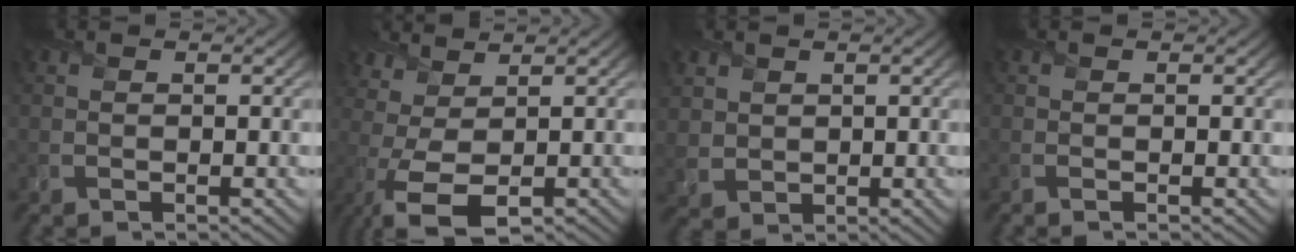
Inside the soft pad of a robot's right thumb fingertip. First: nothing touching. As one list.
[{"total": 5.0, "force": [-0.7, 2.2, 4.4], "torque": [-0.101, 0.005, -0.016]}, {"total": 2.7, "force": [1.5, 2.2, 0.6], "torque": [-0.027, -0.003, 0.035]}, {"total": 0.6, "force": [-0.2, 0.2, 0.6], "torque": [-0.005, -0.002, -0.008]}]